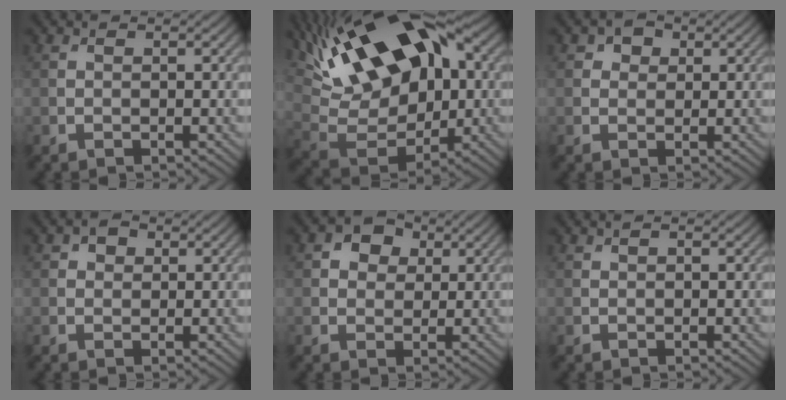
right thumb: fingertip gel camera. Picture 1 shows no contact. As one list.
[{"total": 19.0, "force": [7.1, 10.1, 14.5], "torque": [-0.258, 0.045, 0.103]}, {"total": 2.4, "force": [1.0, 1.9, 1.0], "torque": [-0.013, 0.001, 0.012]}, {"total": 1.8, "force": [0.7, 1.4, 0.8], "torque": [-0.011, 0.002, 0.008]}, {"total": 4.0, "force": [1.5, 3.1, 2.1], "torque": [-0.034, 0.006, 0.017]}, {"total": 0.5, "force": [0.3, 0.3, 0.3], "torque": [-0.005, 0.001, 0.004]}]